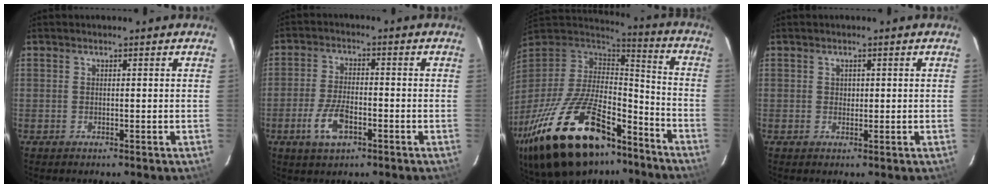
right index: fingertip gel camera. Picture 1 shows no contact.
{"total": 7.3, "force": [-3.3, 3.3, 5.7], "torque": [-0.127, -0.005, -0.060]}
{"total": 33.2, "force": [-21.2, 14.5, 21.0], "torque": [-0.413, -0.030, -0.329]}
{"total": 1.0, "force": [0.1, 1.0, 0.2], "torque": [0.001, 0.002, 0.002]}